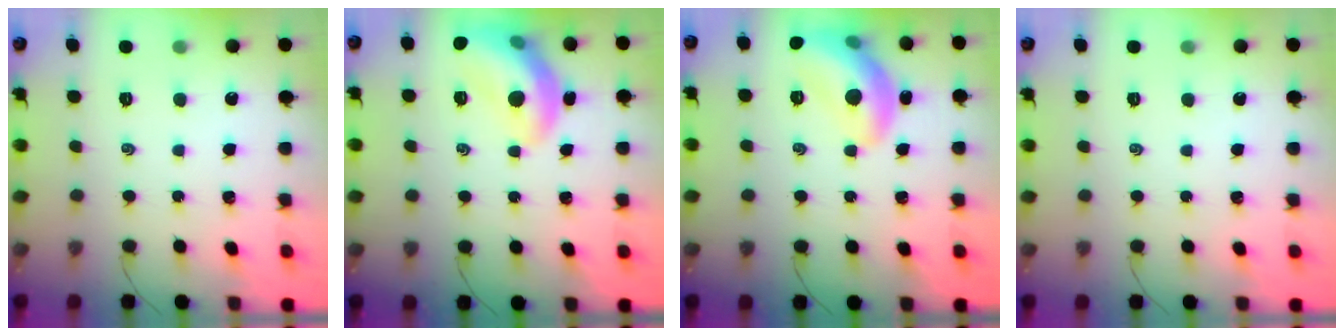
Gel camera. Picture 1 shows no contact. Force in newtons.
{"total": 13.7, "press": 13.6, "slide": 1.1}
{"total": 14.1, "press": 14.1, "slide": 1.3}
{"total": 0.0}